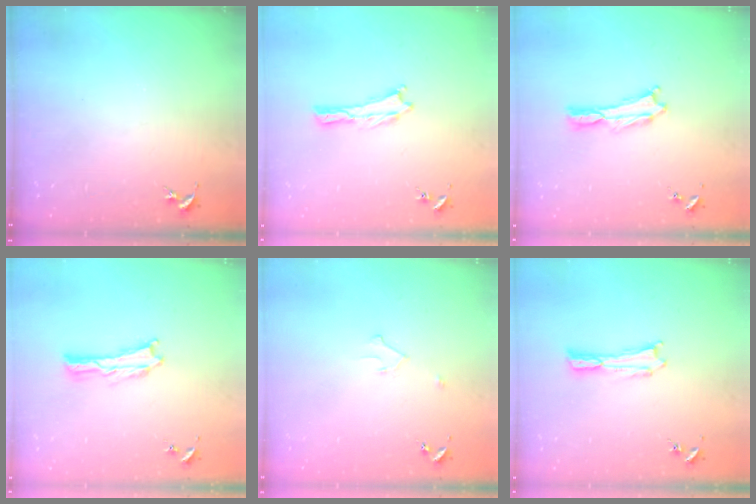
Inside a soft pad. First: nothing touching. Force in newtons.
{"total": 0.0}
{"total": 0.0}
{"total": 0.0}
{"total": 2.2, "press": 2.2, "slide": 0.2}
{"total": 0.0}